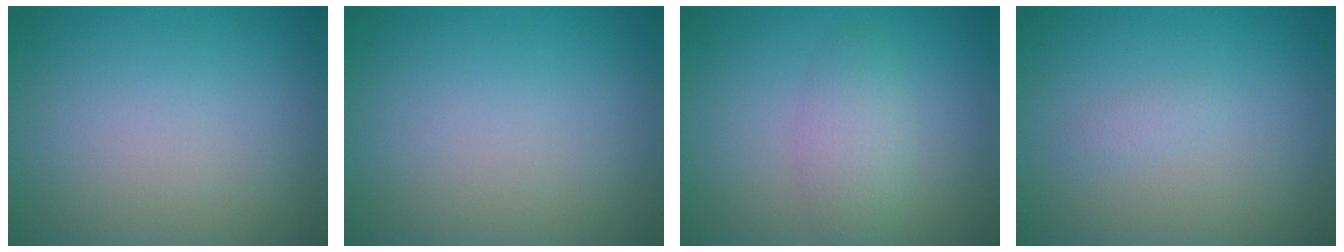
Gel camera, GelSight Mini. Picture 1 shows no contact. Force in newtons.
{"total": 0.0}
{"total": 2.7, "press": 2.7, "slide": 0.1}
{"total": 0.7, "press": 0.7, "slide": 0.1}